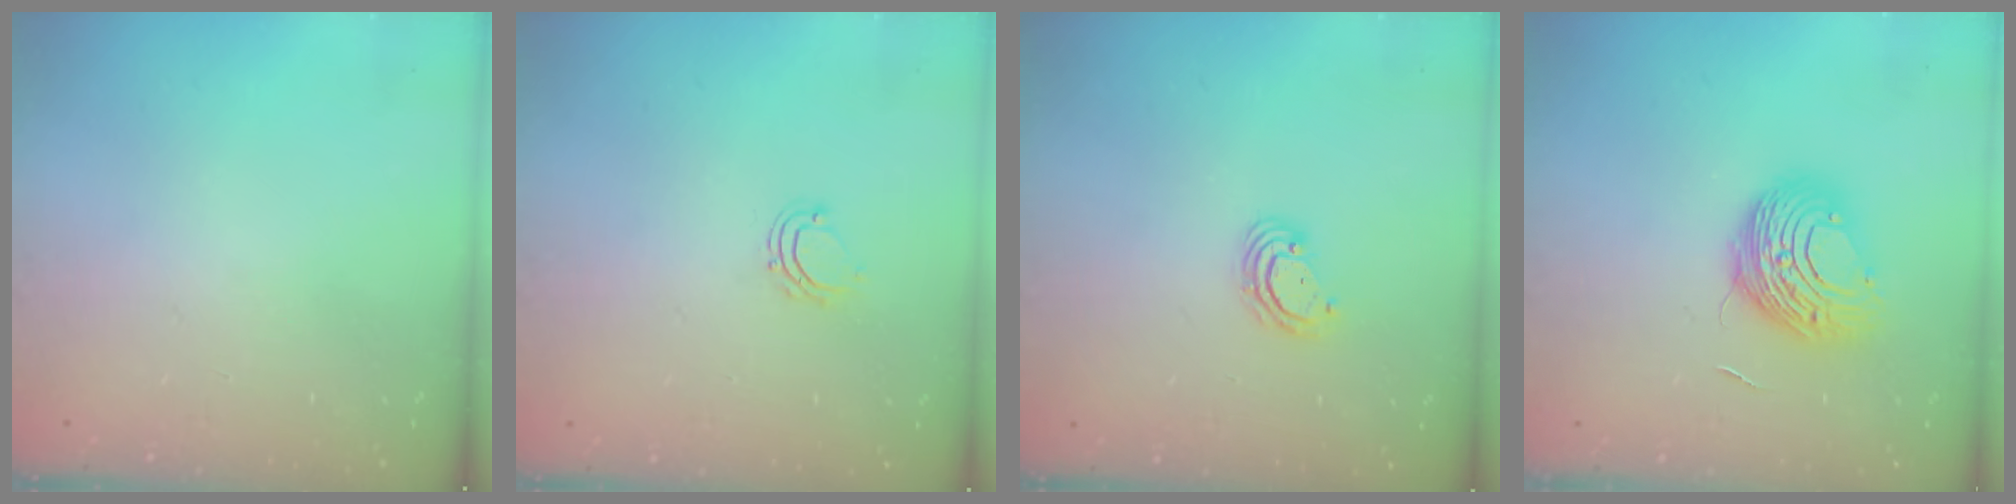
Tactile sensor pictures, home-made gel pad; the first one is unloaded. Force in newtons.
{"total": 4.5, "press": 4.4, "slide": 0.6}
{"total": 4.9, "press": 4.9, "slide": 0.4}
{"total": 10.4, "press": 10.4, "slide": 0.2}